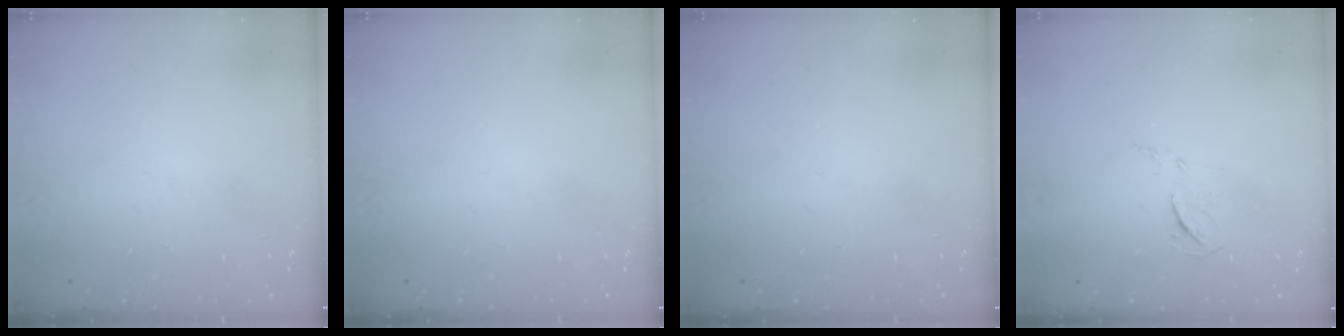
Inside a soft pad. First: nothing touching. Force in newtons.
{"total": 0.0}
{"total": 0.0}
{"total": 7.3, "press": 7.3, "slide": 0.5}